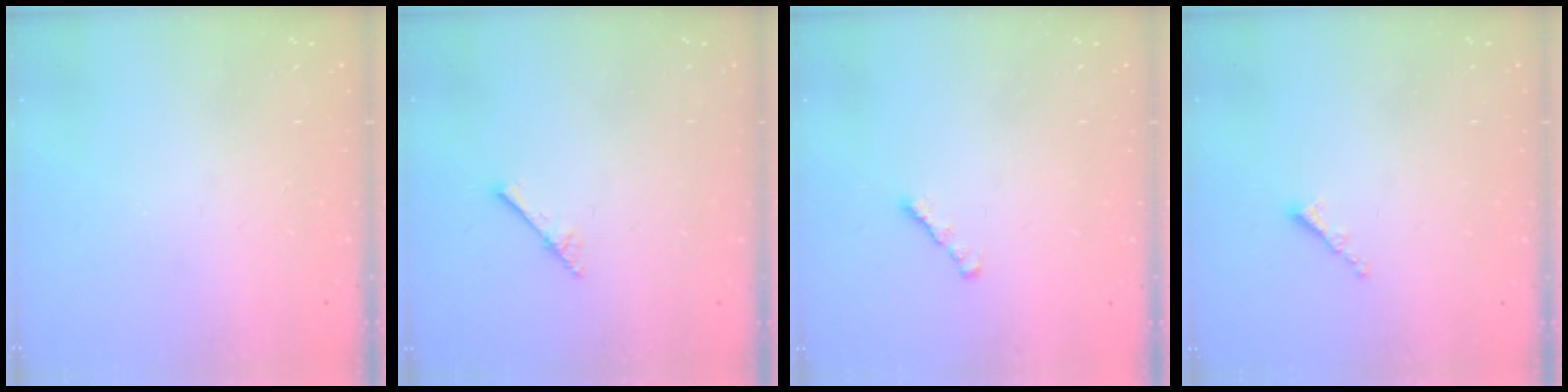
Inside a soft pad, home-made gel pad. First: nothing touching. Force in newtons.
{"total": 2.3, "press": 2.3, "slide": 0.2}
{"total": 1.8, "press": 1.7, "slide": 0.6}
{"total": 1.0, "press": 0.9, "slide": 0.4}